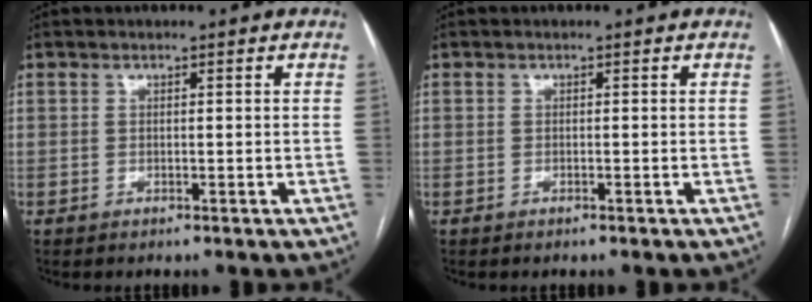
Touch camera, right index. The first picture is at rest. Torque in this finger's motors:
{"motor_torque": [-0.03, -0.01, 0.03, 0.00]}